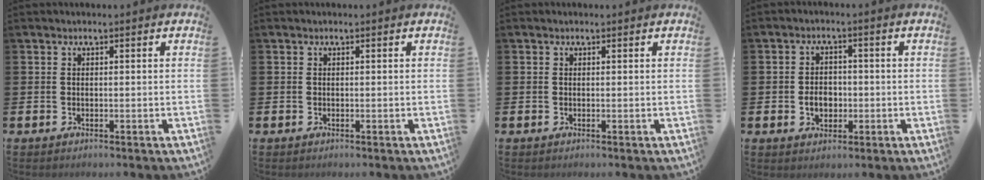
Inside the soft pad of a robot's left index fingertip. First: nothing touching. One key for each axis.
{"total": 0.0}
{"total": 0.0}
{"total": 3.4, "fx": -0.7, "fy": 2.6, "fz": 2.1, "tx": -0.028, "ty": -0.002, "tz": -0.020}